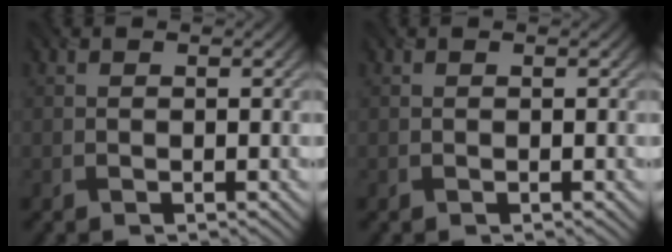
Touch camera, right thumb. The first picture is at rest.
{"total": 0.0}